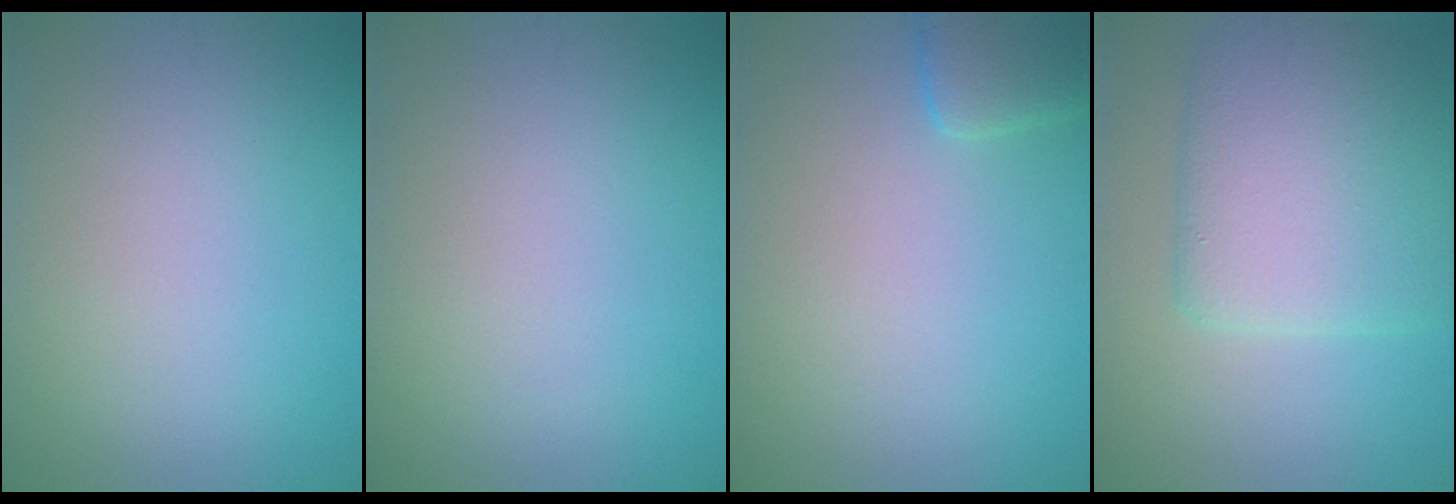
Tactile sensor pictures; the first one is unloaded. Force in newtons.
{"total": 0.0}
{"total": 2.4, "press": 2.4, "slide": 0.2}
{"total": 7.7, "press": 7.6, "slide": 0.5}